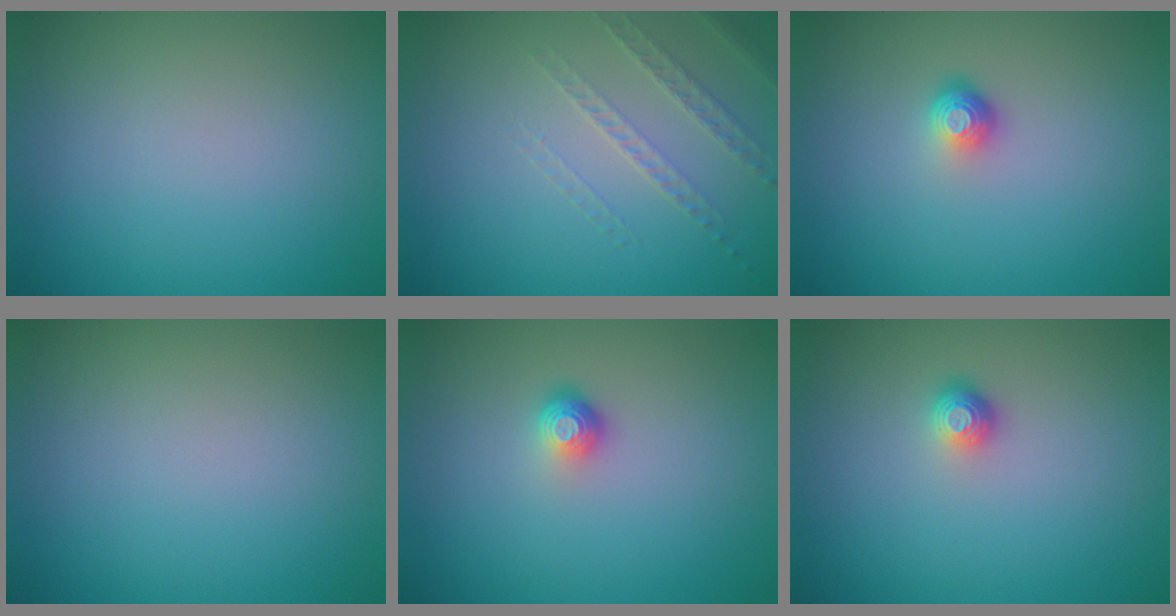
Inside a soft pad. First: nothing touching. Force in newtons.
{"total": 1.4, "press": 1.0, "slide": 0.9}
{"total": 1.8, "press": 1.2, "slide": 1.3}
{"total": 0.0}
{"total": 1.8, "press": 1.2, "slide": 1.3}
{"total": 1.2, "press": 1.0, "slide": 0.7}